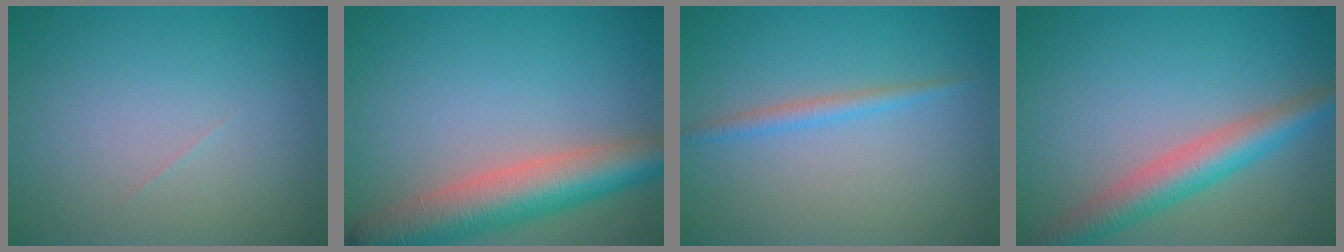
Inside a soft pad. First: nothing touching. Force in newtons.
{"total": 7.6, "press": 7.6, "slide": 0.6}
{"total": 1.6, "press": 1.6, "slide": 0.0}
{"total": 5.0, "press": 5.0, "slide": 0.3}